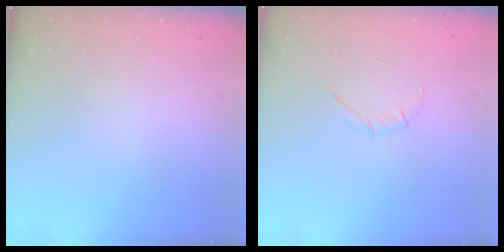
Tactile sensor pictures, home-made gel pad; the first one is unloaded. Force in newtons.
{"total": 3.9, "press": 3.8, "slide": 0.8}